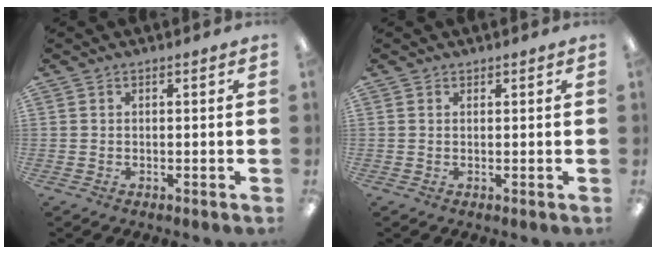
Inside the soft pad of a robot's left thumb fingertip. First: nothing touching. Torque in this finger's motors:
{"motor_torque": [0.16, -0.33, -0.24, 0.06, 0.03]}